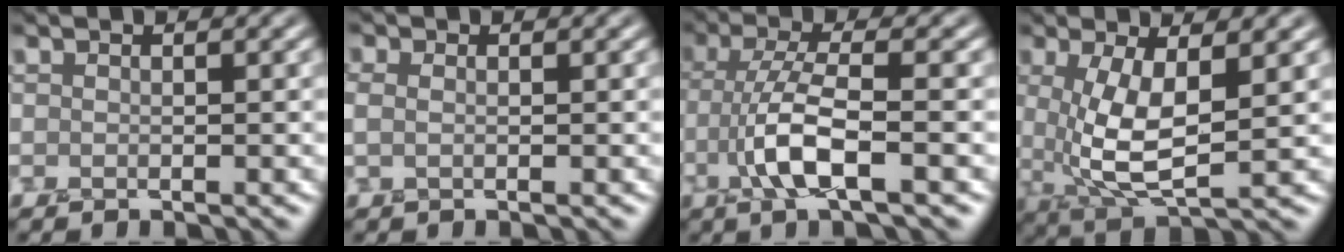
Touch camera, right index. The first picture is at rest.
{"total": 1.0, "force": [0.2, 0.6, 0.7], "torque": [-0.017, 0.000, -0.003]}
{"total": 5.5, "force": [-1.8, 1.4, 5.0], "torque": [-0.108, 0.005, -0.040]}
{"total": 6.8, "force": [0.6, 2.4, 6.4], "torque": [-0.133, -0.013, 0.015]}